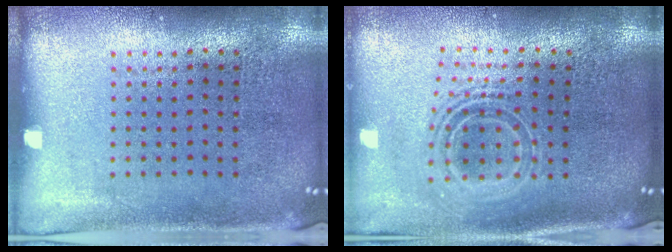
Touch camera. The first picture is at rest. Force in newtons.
{"total": 2.1, "press": 1.5, "slide": 1.4}